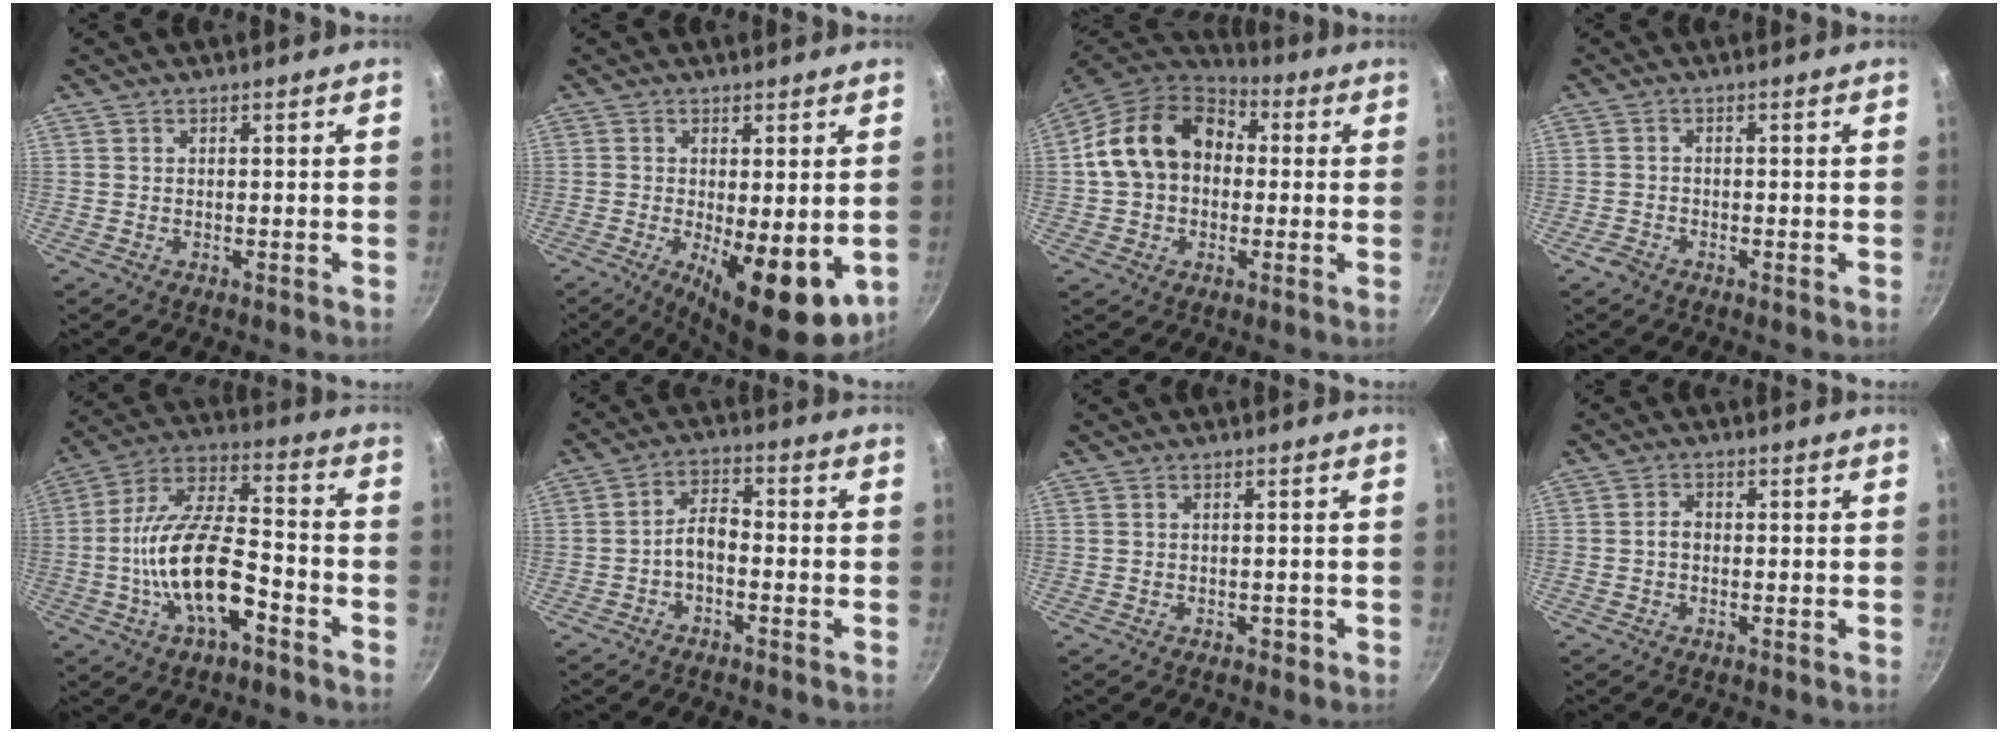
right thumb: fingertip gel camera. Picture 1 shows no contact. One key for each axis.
{"total": 12.5, "fx": -2.7, "fy": 4.5, "fz": 11.4, "tx": -0.150, "ty": -0.010, "tz": -0.027}
{"total": 16.9, "fx": 1.9, "fy": 13.0, "fz": 10.6, "tx": -0.162, "ty": 0.039, "tz": 0.021}
{"total": 1.9, "fx": -1.5, "fy": 0.9, "fz": 0.8, "tx": -0.021, "ty": 0.008, "tz": -0.031}
{"total": 18.0, "fx": -6.0, "fy": 7.7, "fz": 15.1, "tx": -0.265, "ty": 0.044, "tz": -0.122}
{"total": 4.7, "fx": -2.1, "fy": 2.4, "fz": 3.5, "tx": -0.059, "ty": 0.035, "tz": -0.040}
{"total": 1.2, "fx": -0.6, "fy": 0.9, "fz": 0.7, "tx": -0.005, "ty": 0.008, "tz": -0.004}
{"total": 2.2, "fx": -0.3, "fy": 1.7, "fz": 1.4, "tx": -0.017, "ty": 0.011, "tz": -0.007}